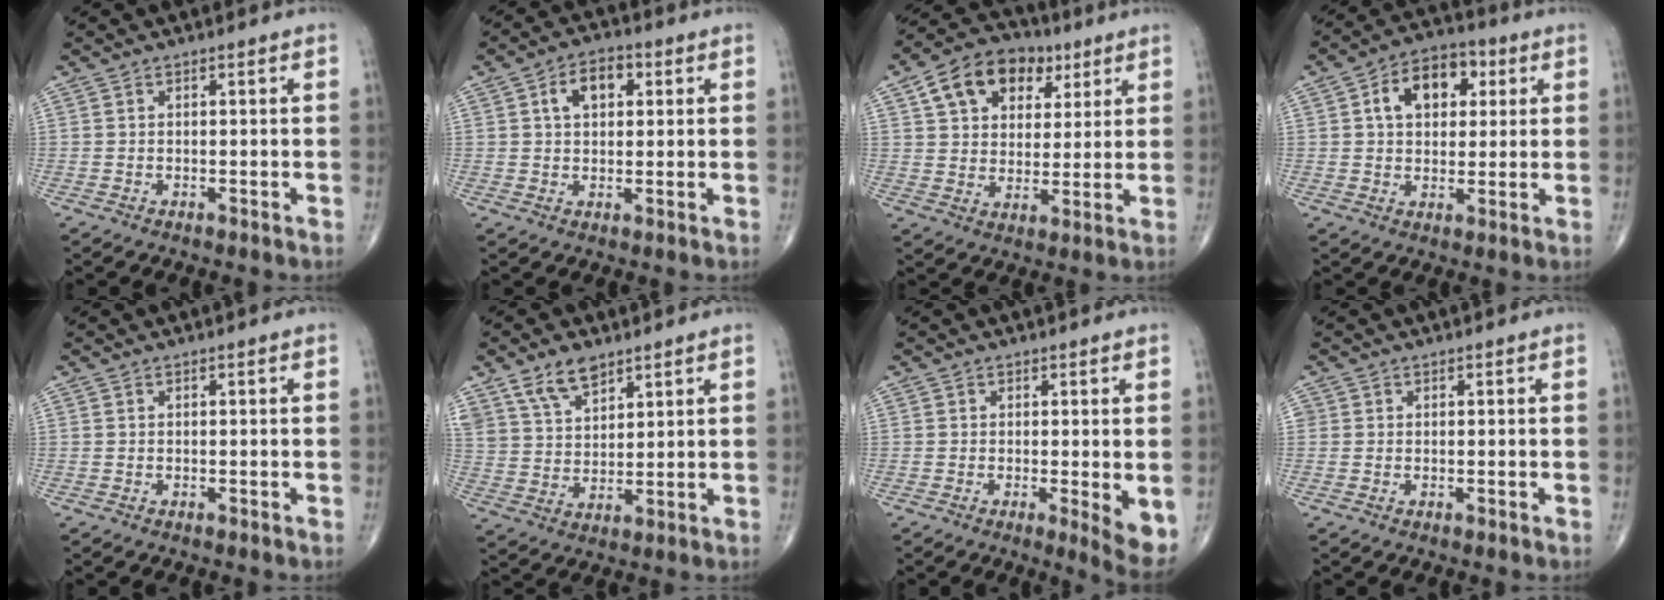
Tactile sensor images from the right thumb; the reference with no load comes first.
{"total": 6.9, "force": [2.0, 4.4, 4.9], "torque": [-0.066, 0.010, 0.027]}
{"total": 14.4, "force": [6.3, 10.1, 8.1], "torque": [-0.103, -0.002, 0.103]}
{"total": 11.5, "force": [3.2, 7.8, 7.9], "torque": [-0.092, 0.010, 0.045]}
{"total": 0.0}
{"total": 8.2, "force": [5.6, 4.4, 4.2], "torque": [-0.061, -0.026, 0.113]}
{"total": 5.0, "force": [-0.6, 1.1, 4.9], "torque": [-0.071, -0.015, -0.011]}
{"total": 0.7, "force": [0.1, 0.7, 0.1], "torque": [0.006, 0.003, 0.000]}